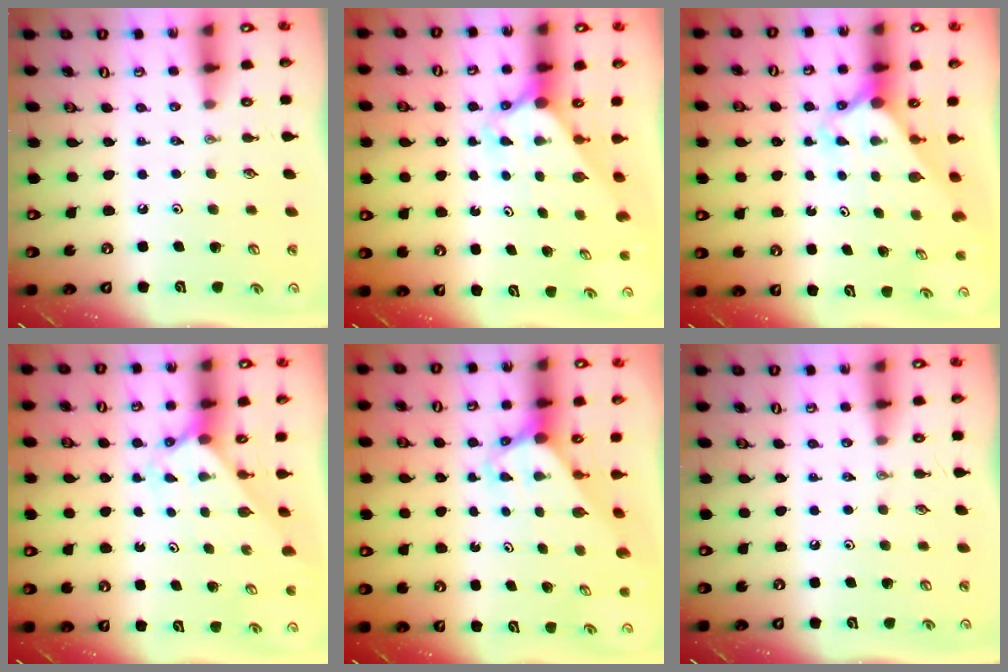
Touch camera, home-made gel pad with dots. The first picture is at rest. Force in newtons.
{"total": 2.5, "press": 2.5, "slide": 0.2}
{"total": 2.7, "press": 2.7, "slide": 0.2}
{"total": 1.9, "press": 1.9, "slide": 0.1}
{"total": 3.2, "press": 3.2, "slide": 0.2}
{"total": 0.0}